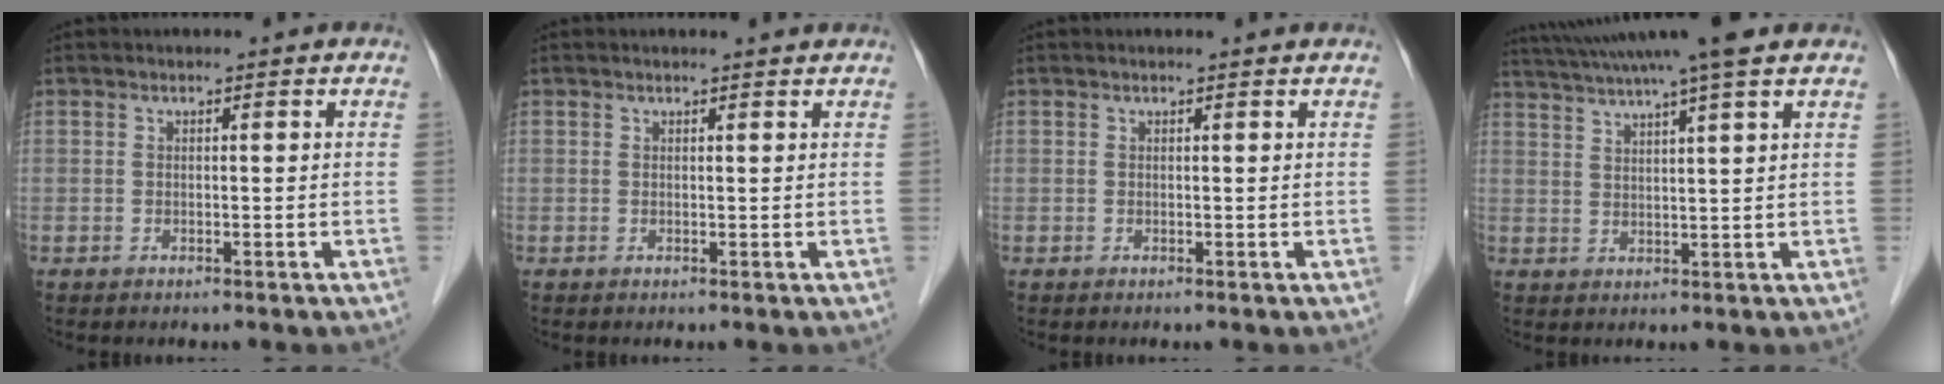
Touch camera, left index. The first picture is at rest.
{"total": 1.3, "force": [1.3, -0.1, 0.2], "torque": [-0.010, -0.001, 0.015]}
{"total": 0.7, "force": [0.6, -0.1, 0.1], "torque": [-0.010, -0.001, 0.006]}
{"total": 12.4, "force": [10.5, -1.1, 6.5], "torque": [-0.120, 0.022, 0.150]}